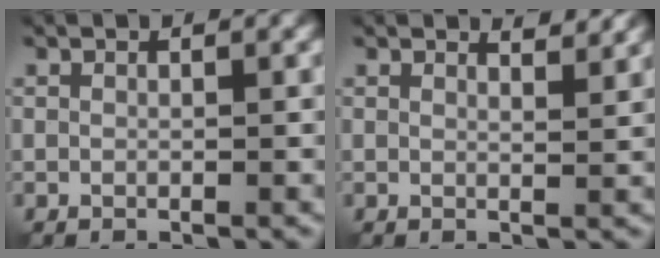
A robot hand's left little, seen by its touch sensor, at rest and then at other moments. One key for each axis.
{"total": 3.1, "fx": 2.6, "fy": 0.8, "fz": 1.4, "tx": -0.010, "ty": 0.008, "tz": 0.022}